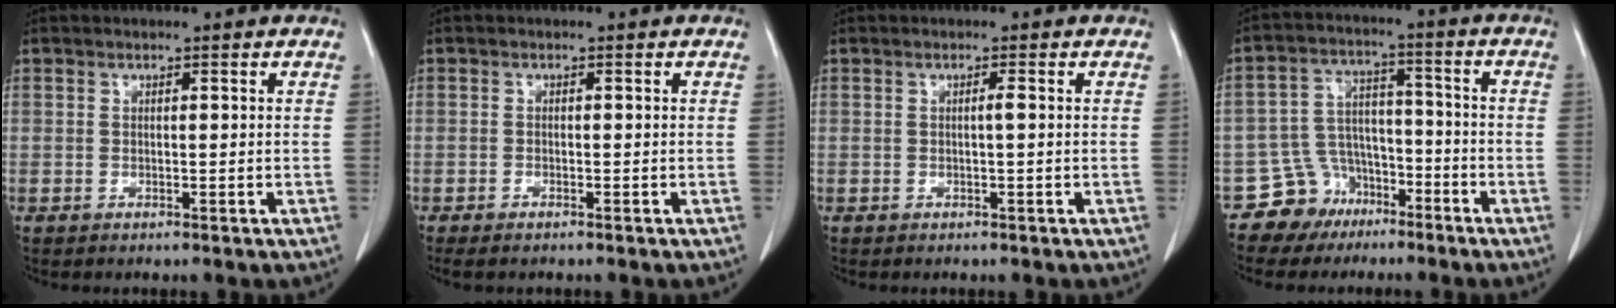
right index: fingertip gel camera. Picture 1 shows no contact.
{"total": 1.5, "force": [-1.2, 0.3, 0.8], "torque": [-0.014, -0.004, -0.018]}
{"total": 0.7, "force": [0.0, -0.1, 0.7], "torque": [-0.011, 0.000, -0.001]}
{"total": 7.9, "force": [-5.3, 5.8, 0.3], "torque": [-0.004, 0.031, -0.090]}